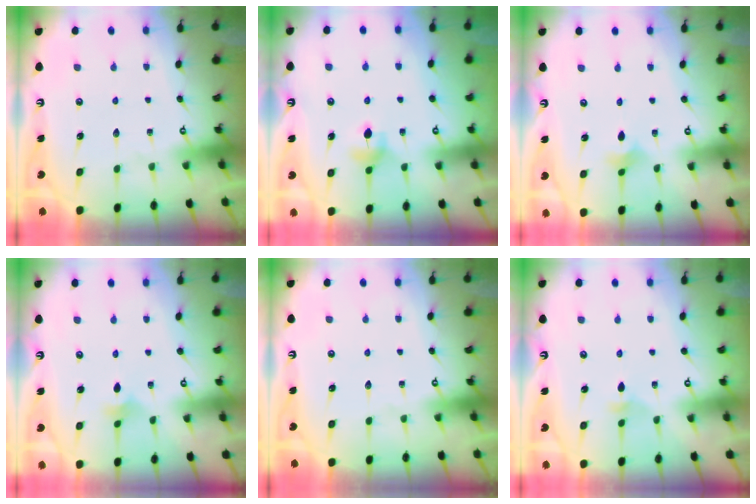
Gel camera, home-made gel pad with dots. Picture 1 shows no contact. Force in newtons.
{"total": 5.3, "press": 5.2, "slide": 0.8}
{"total": 2.4, "press": 2.4, "slide": 0.5}
{"total": 2.4, "press": 2.3, "slide": 0.5}
{"total": 0.0}
{"total": 2.7, "press": 2.6, "slide": 0.7}